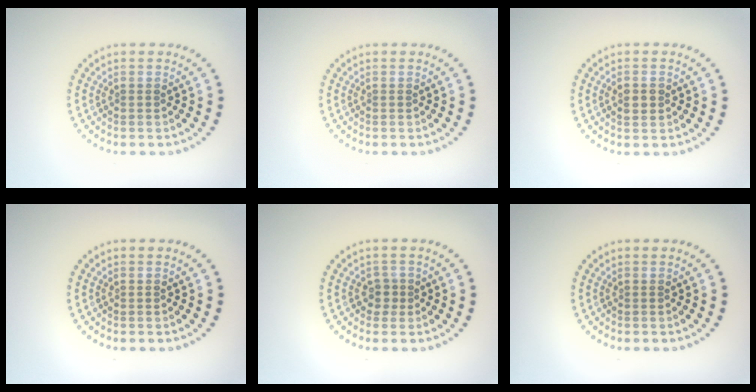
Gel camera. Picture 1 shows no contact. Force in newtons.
{"total": 0.0}
{"total": 1.5, "press": 1.5, "slide": 0.0}
{"total": 0.0}
{"total": 1.3, "press": 1.1, "slide": 0.7}
{"total": 0.0}